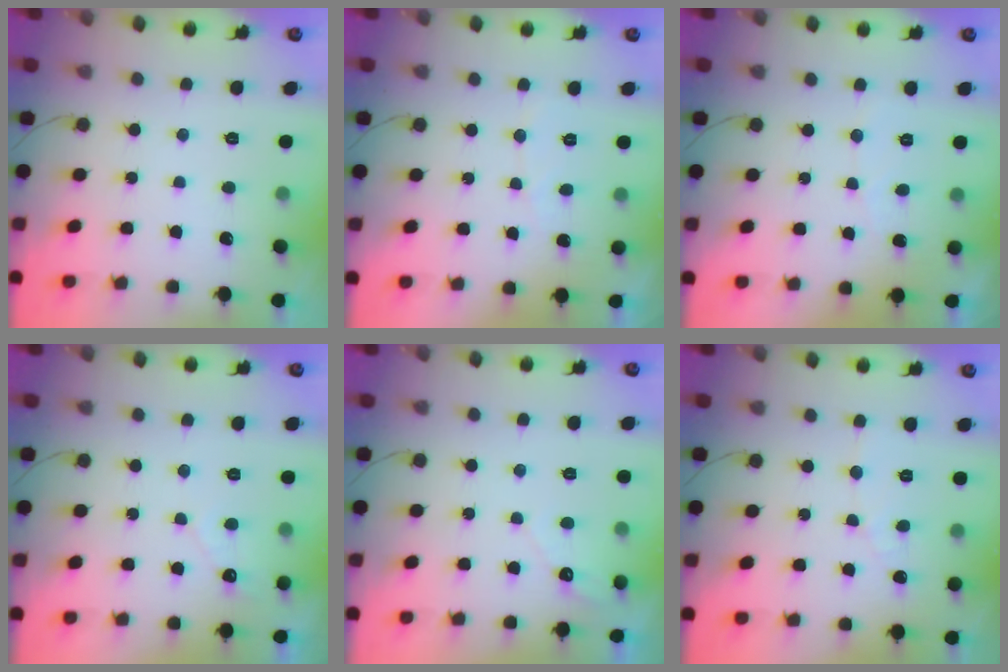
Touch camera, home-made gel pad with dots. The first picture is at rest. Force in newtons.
{"total": 3.6, "press": 3.6, "slide": 0.2}
{"total": 2.8, "press": 2.8, "slide": 0.2}
{"total": 2.5, "press": 2.5, "slide": 0.0}
{"total": 2.9, "press": 2.9, "slide": 0.1}
{"total": 3.4, "press": 3.4, "slide": 0.3}